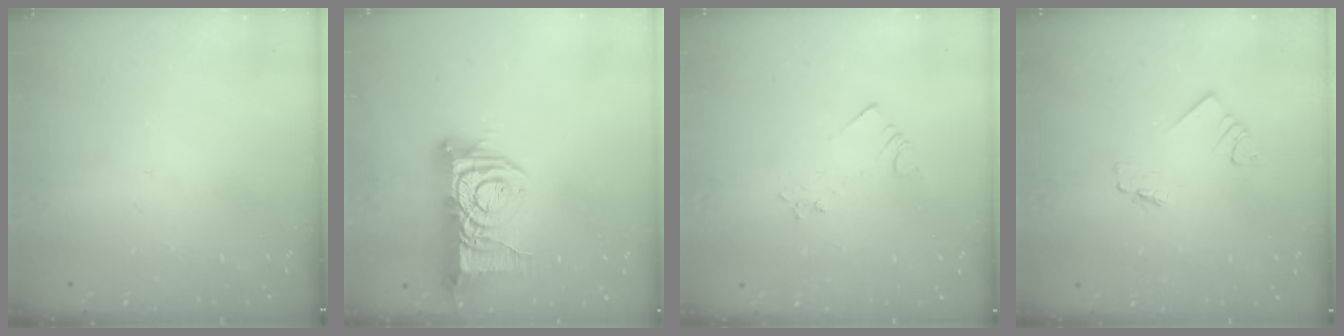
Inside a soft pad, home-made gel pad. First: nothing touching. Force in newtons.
{"total": 11.9, "press": 11.9, "slide": 1.2}
{"total": 2.1, "press": 2.1, "slide": 0.3}
{"total": 1.2, "press": 1.2, "slide": 0.1}